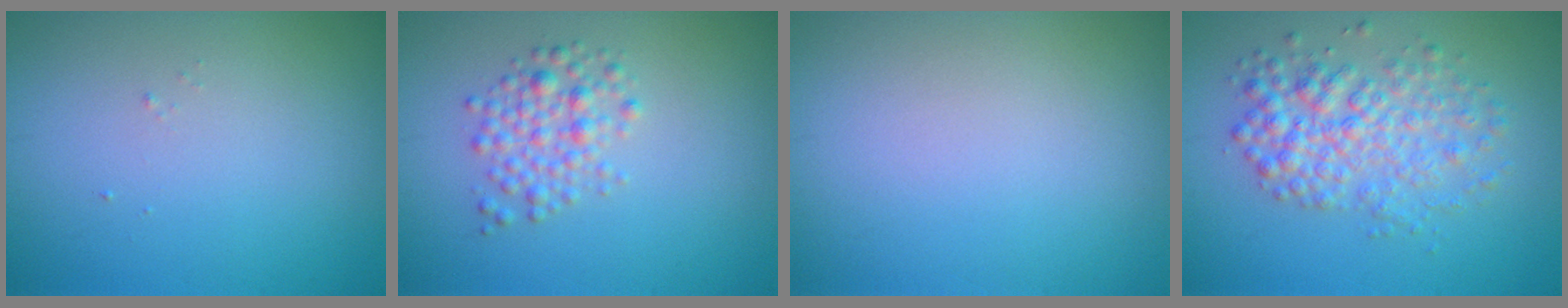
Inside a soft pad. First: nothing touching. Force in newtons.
{"total": 2.6, "press": 2.6, "slide": 0.1}
{"total": 0.0}
{"total": 4.4, "press": 4.4, "slide": 0.1}